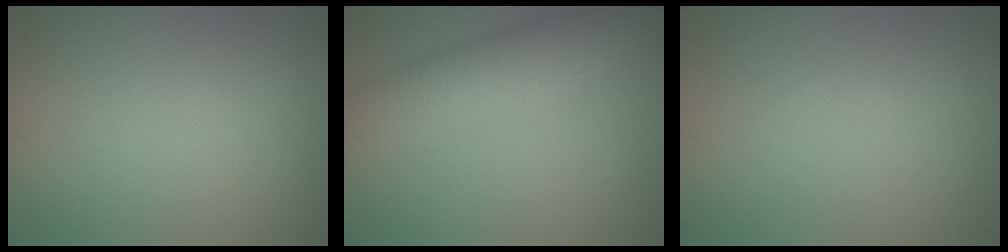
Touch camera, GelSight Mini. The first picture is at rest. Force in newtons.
{"total": 5.1, "press": 5.1, "slide": 0.2}
{"total": 0.0}